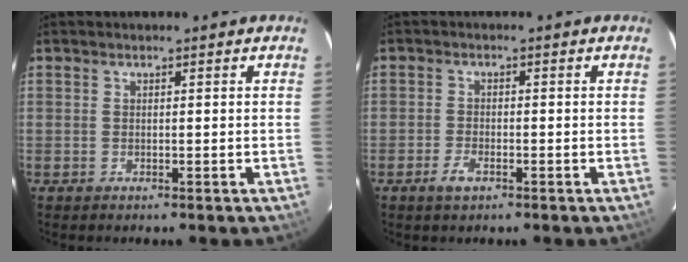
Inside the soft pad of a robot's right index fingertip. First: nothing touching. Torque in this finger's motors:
{"motor_torque": [0.09, -0.06, 0.18, 0.04]}